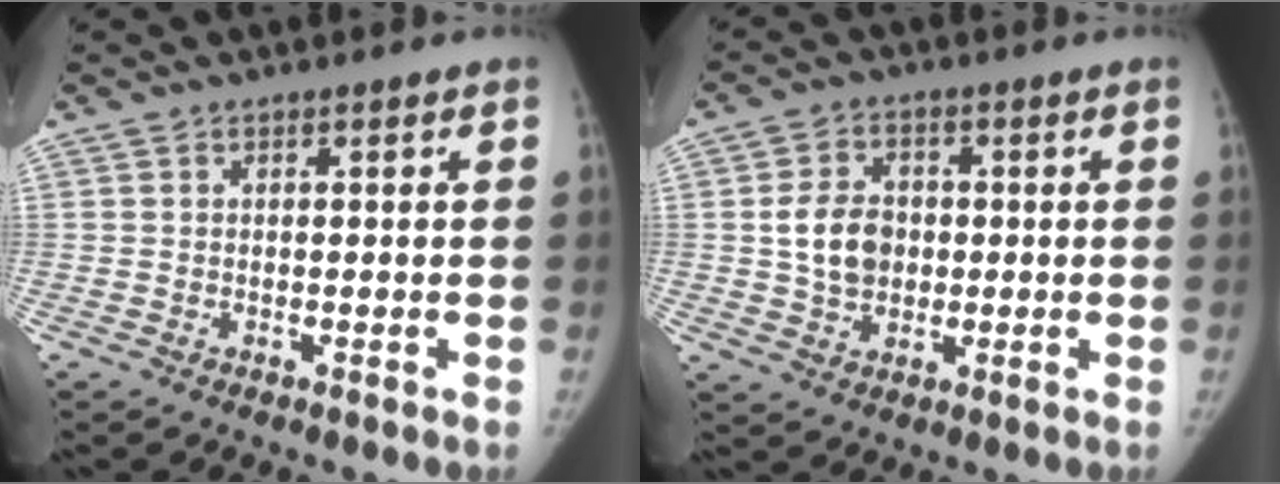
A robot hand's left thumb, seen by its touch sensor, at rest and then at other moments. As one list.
[{"total": 8.0, "force": [0.2, 6.2, 5.0], "torque": [-0.066, 0.004, 0.006]}]